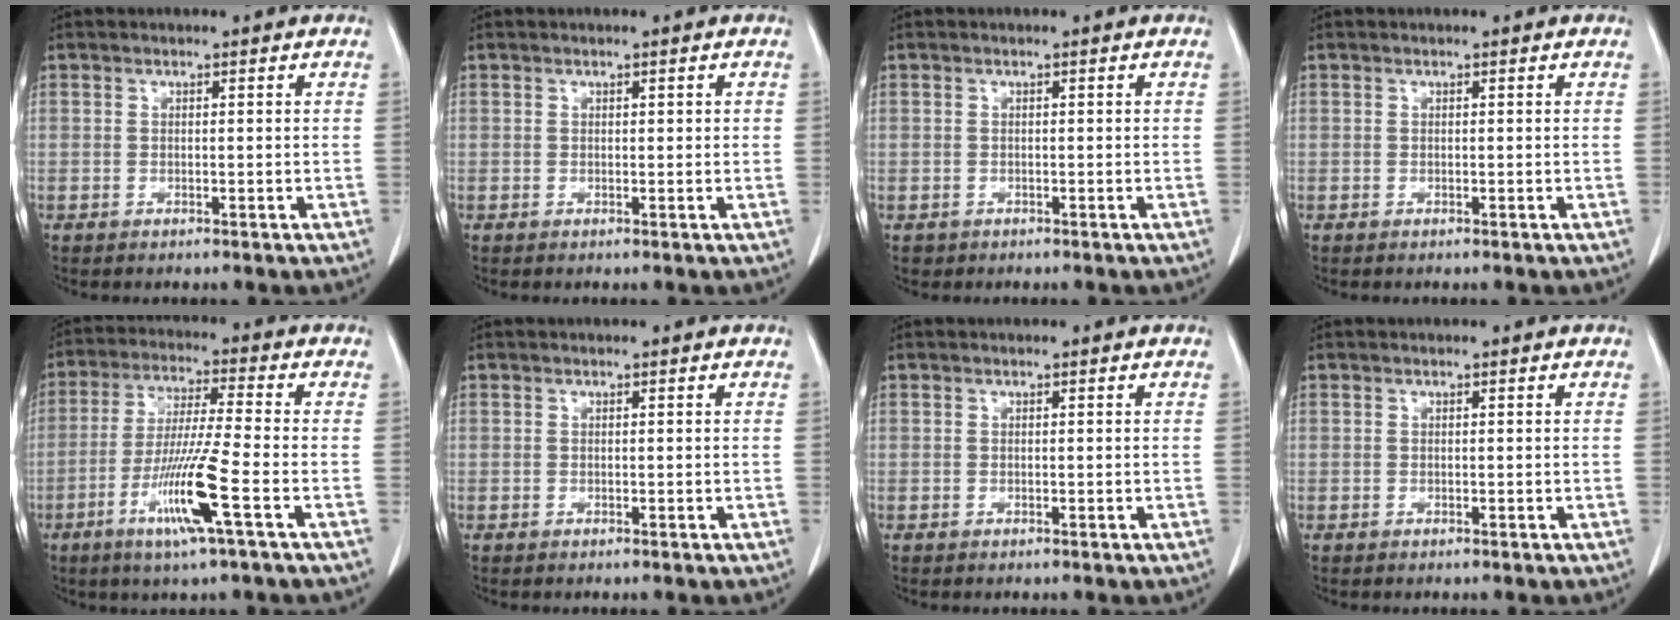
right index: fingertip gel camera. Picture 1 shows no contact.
{"total": 0.6, "force": [0.2, 0.3, 0.5], "torque": [-0.003, 0.004, 0.004]}
{"total": 0.7, "force": [-0.4, 0.6, -0.1], "torque": [-0.009, 0.003, -0.006]}
{"total": 0.0}
{"total": 11.1, "force": [-4.4, -0.9, 10.1], "torque": [-0.198, -0.018, -0.087]}
{"total": 0.0}
{"total": 0.0}
{"total": 0.0}